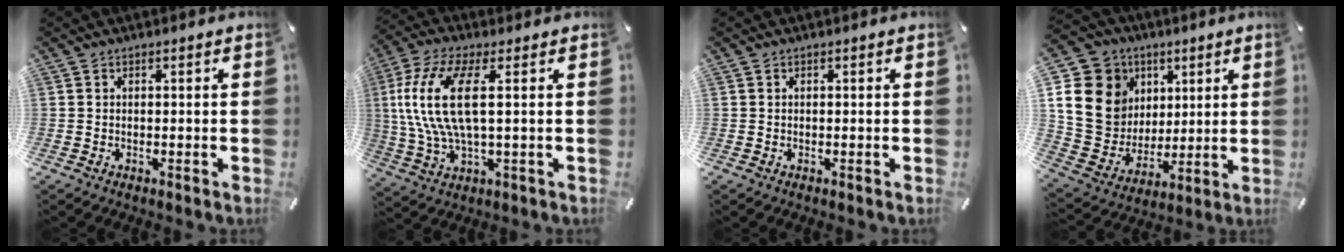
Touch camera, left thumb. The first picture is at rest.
{"total": 14.4, "force": [2.7, 5.2, 13.1], "torque": [-0.284, -0.011, 0.043]}
{"total": 0.0}
{"total": 18.5, "force": [4.5, 16.6, 6.8], "torque": [-0.131, -0.020, 0.099]}